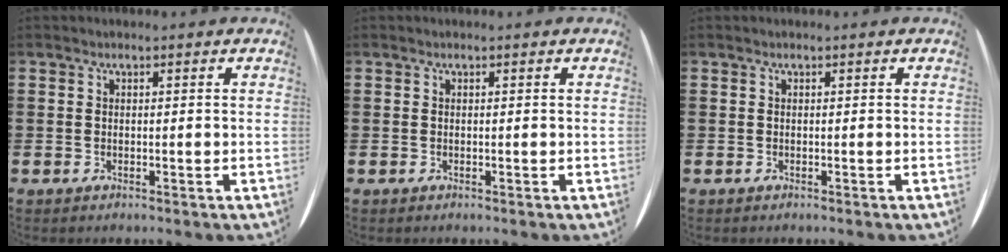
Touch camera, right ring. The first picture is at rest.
{"total": 0.0}
{"total": 0.0}